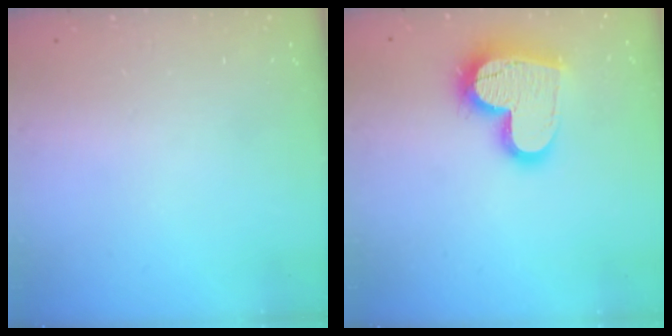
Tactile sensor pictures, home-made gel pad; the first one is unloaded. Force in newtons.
{"total": 18.2, "press": 18.1, "slide": 1.5}